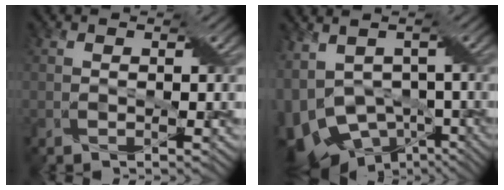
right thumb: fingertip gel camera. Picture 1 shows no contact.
{"total": 11.9, "force": [-3.5, 7.6, 8.5], "torque": [-0.185, -0.019, -0.031]}